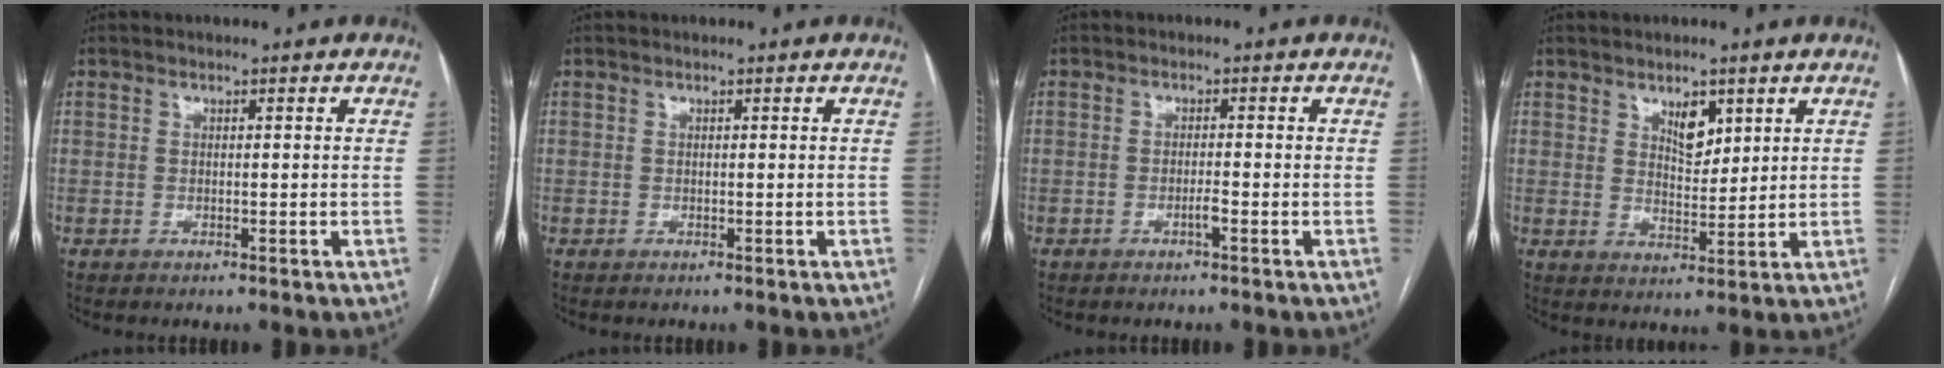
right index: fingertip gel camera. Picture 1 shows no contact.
{"total": 0.0}
{"total": 1.4, "force": [-0.8, -0.2, 1.1], "torque": [-0.023, 0.000, -0.015]}
{"total": 4.4, "force": [2.5, 2.1, 2.9], "torque": [-0.048, -0.003, 0.046]}